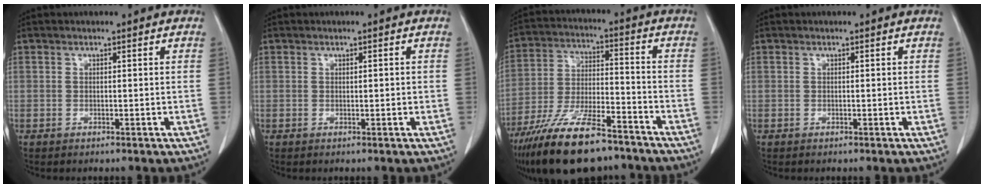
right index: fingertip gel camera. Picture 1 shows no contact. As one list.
[{"total": 0.6, "force": [0.1, 0.2, 0.6], "torque": [-0.009, 0.001, 0.002]}, {"total": 17.1, "force": [-12.9, 4.5, 10.3], "torque": [-0.207, -0.016, -0.230]}, {"total": 0.0}]